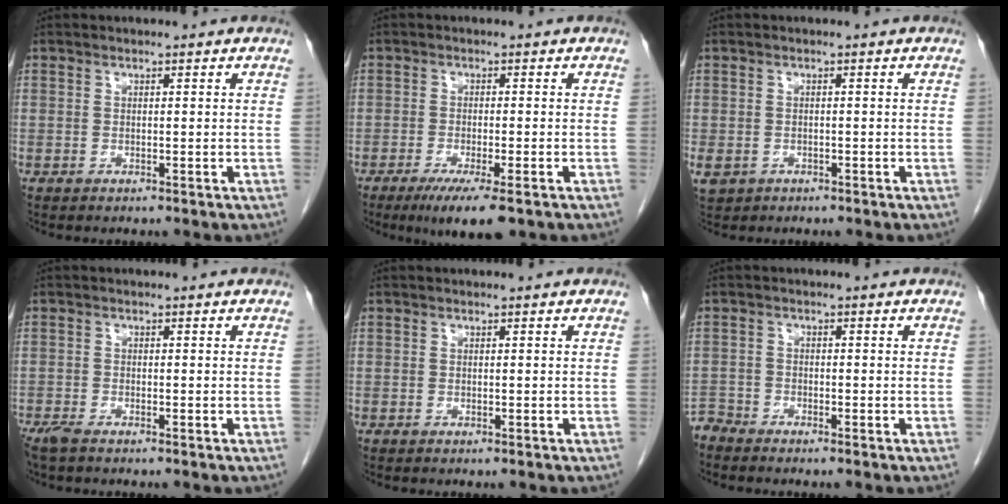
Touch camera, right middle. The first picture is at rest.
{"total": 6.3, "force": [-3.9, 1.0, 4.8], "torque": [-0.075, -0.015, -0.060]}
{"total": 4.0, "force": [-2.0, 3.2, 1.2], "torque": [-0.027, -0.002, -0.029]}
{"total": 2.1, "force": [-1.7, 0.3, 1.2], "torque": [-0.030, -0.007, -0.036]}
{"total": 0.0}
{"total": 2.4, "force": [-2.3, 0.0, -0.4], "torque": [0.017, -0.009, -0.045]}